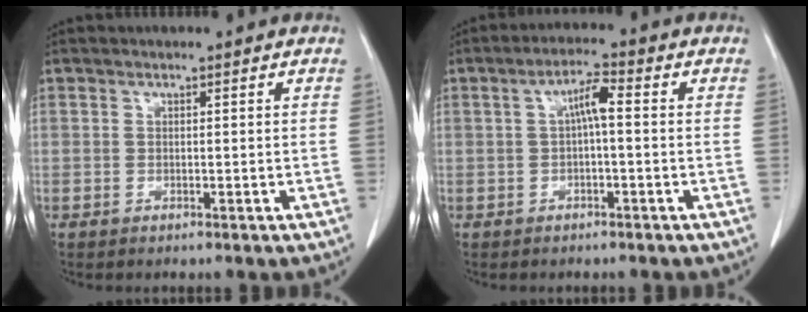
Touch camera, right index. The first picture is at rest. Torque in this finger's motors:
{"motor_torque": [0.52, -0.08, 0.09, 0.09]}